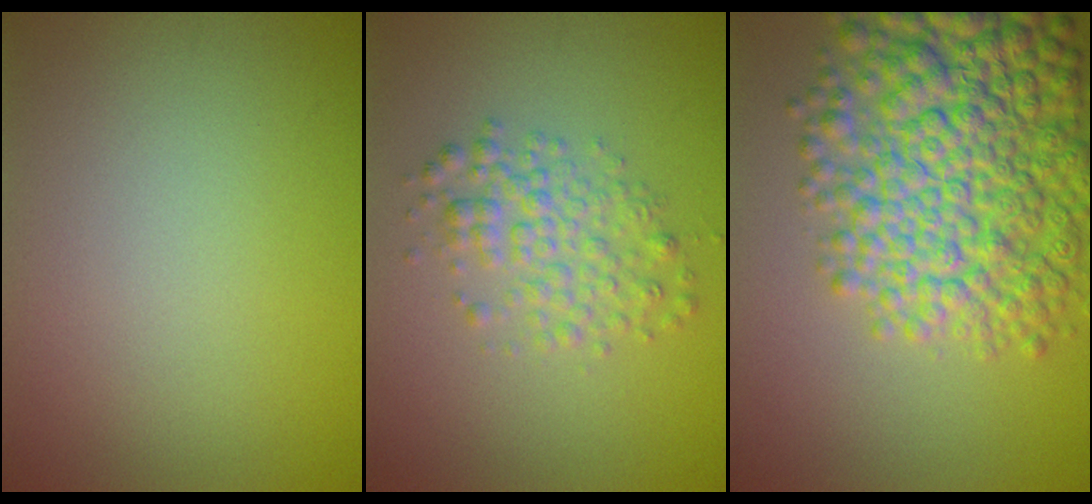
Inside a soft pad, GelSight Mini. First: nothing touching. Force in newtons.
{"total": 3.1, "press": 3.1, "slide": 0.1}
{"total": 10.6, "press": 10.6, "slide": 0.2}